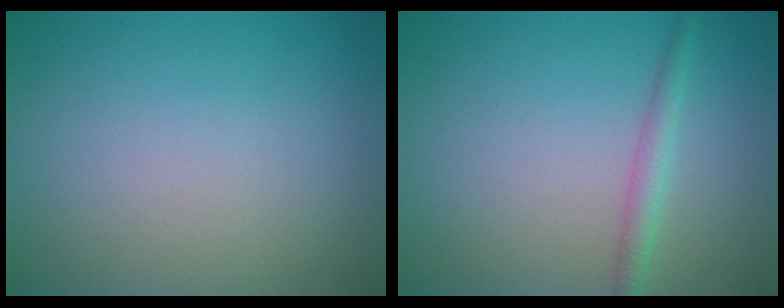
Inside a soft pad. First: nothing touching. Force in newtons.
{"total": 1.9, "press": 1.9, "slide": 0.0}